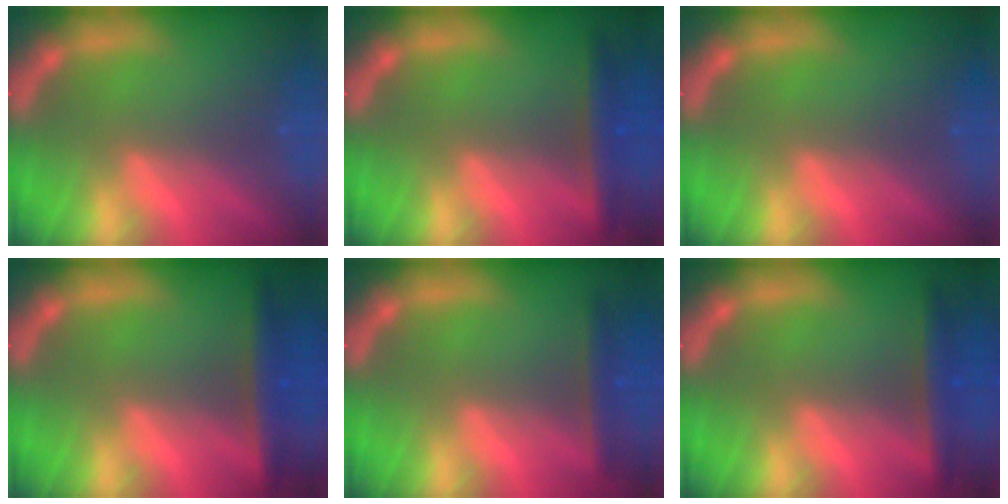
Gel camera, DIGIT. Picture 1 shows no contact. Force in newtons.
{"total": 3.5}
{"total": 0.0}
{"total": 4.0}
{"total": 2.4}
{"total": 3.5}